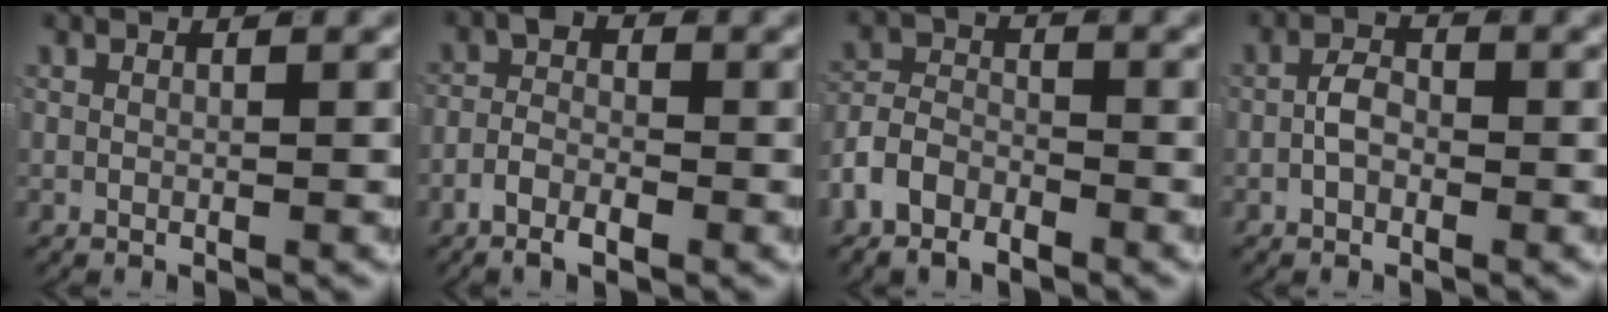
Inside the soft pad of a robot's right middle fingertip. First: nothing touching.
{"total": 2.8, "force": [-1.6, 1.4, 1.8], "torque": [-0.025, 0.002, -0.037]}
{"total": 4.6, "force": [-2.5, 3.3, 2.0], "torque": [-0.033, -0.002, -0.051]}
{"total": 1.9, "force": [-0.6, 1.1, 1.4], "torque": [-0.023, 0.001, -0.013]}